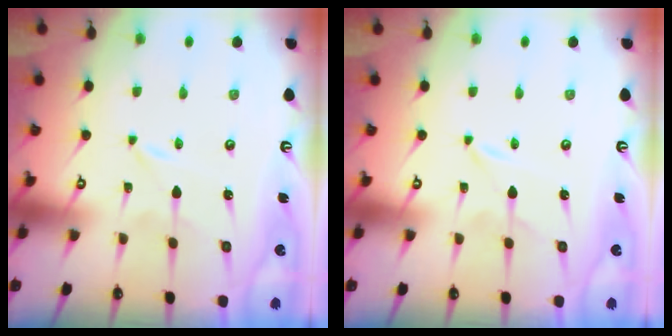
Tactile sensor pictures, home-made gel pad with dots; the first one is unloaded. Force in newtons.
{"total": 1.1, "press": 1.1, "slide": 0.1}